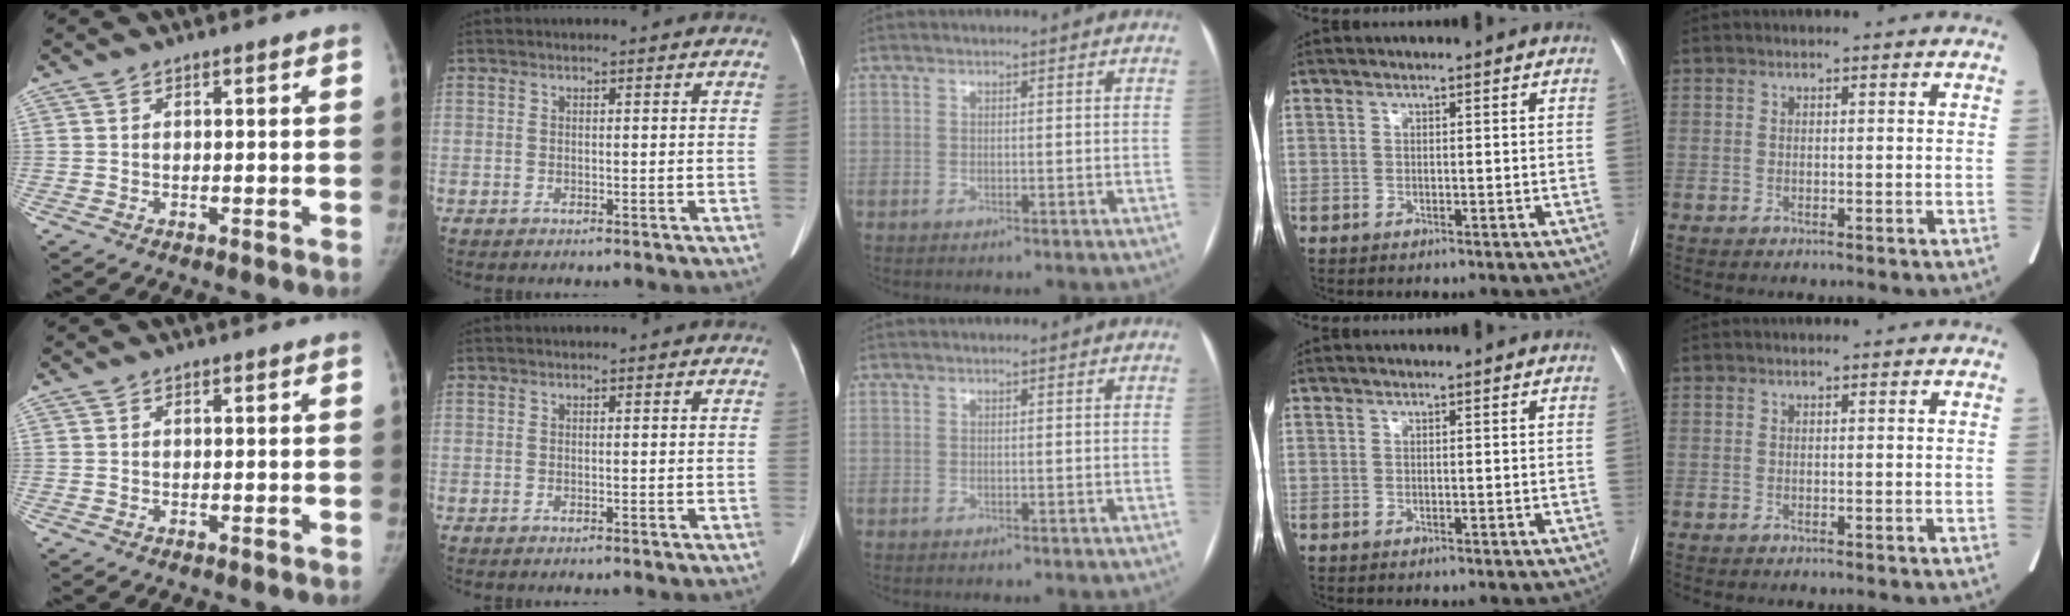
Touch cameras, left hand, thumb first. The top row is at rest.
{}